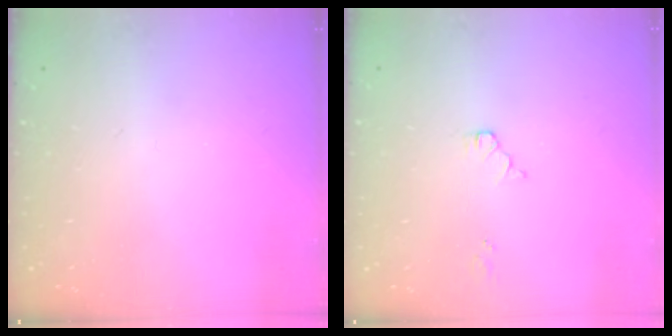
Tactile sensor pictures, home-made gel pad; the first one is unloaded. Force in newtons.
{"total": 3.9, "press": 3.9, "slide": 0.5}